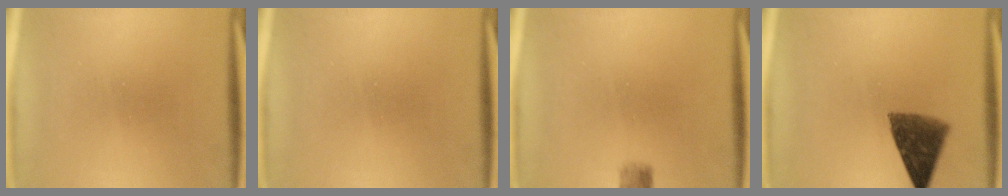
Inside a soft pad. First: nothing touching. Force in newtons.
{"total": 0.0}
{"total": 2.2}
{"total": 9.2}